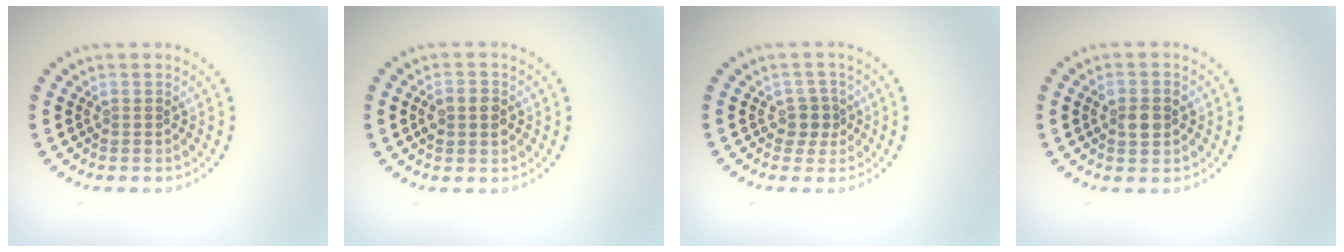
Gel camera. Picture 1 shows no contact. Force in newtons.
{"total": 2.7, "press": 2.7, "slide": 0.1}
{"total": 1.9, "press": 1.5, "slide": 1.1}
{"total": 2.5, "press": 2.5, "slide": 0.3}